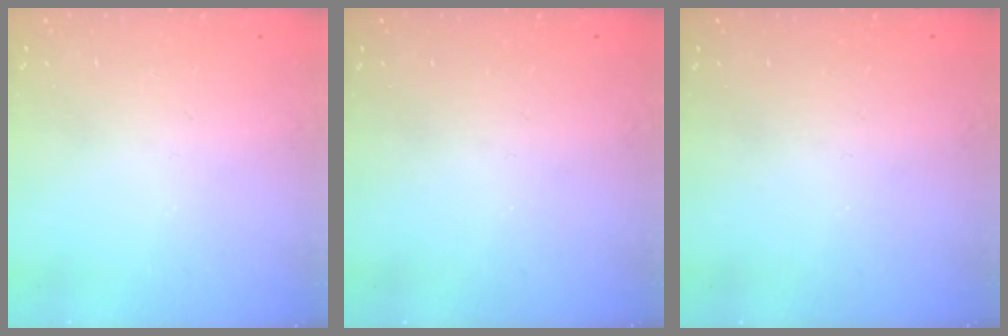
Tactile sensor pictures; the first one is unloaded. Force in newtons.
{"total": 0.0}
{"total": 0.0}